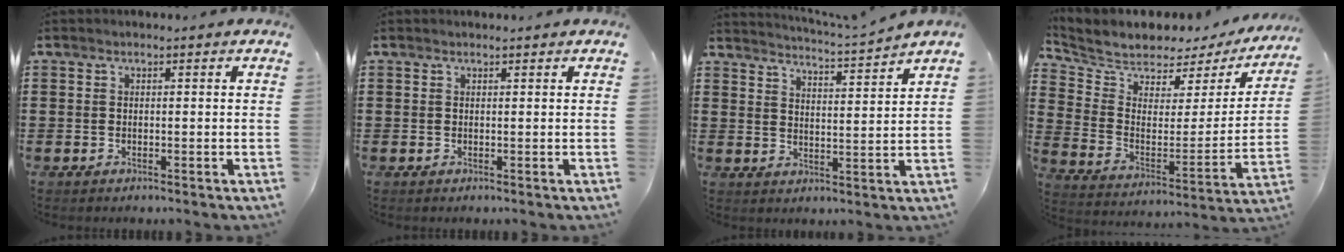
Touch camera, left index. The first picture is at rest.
{"total": 0.0}
{"total": 3.3, "force": [3.1, -1.0, 0.6], "torque": [-0.027, -0.026, 0.048]}
{"total": 4.9, "force": [4.5, 1.8, 0.1], "torque": [-0.042, -0.042, 0.072]}